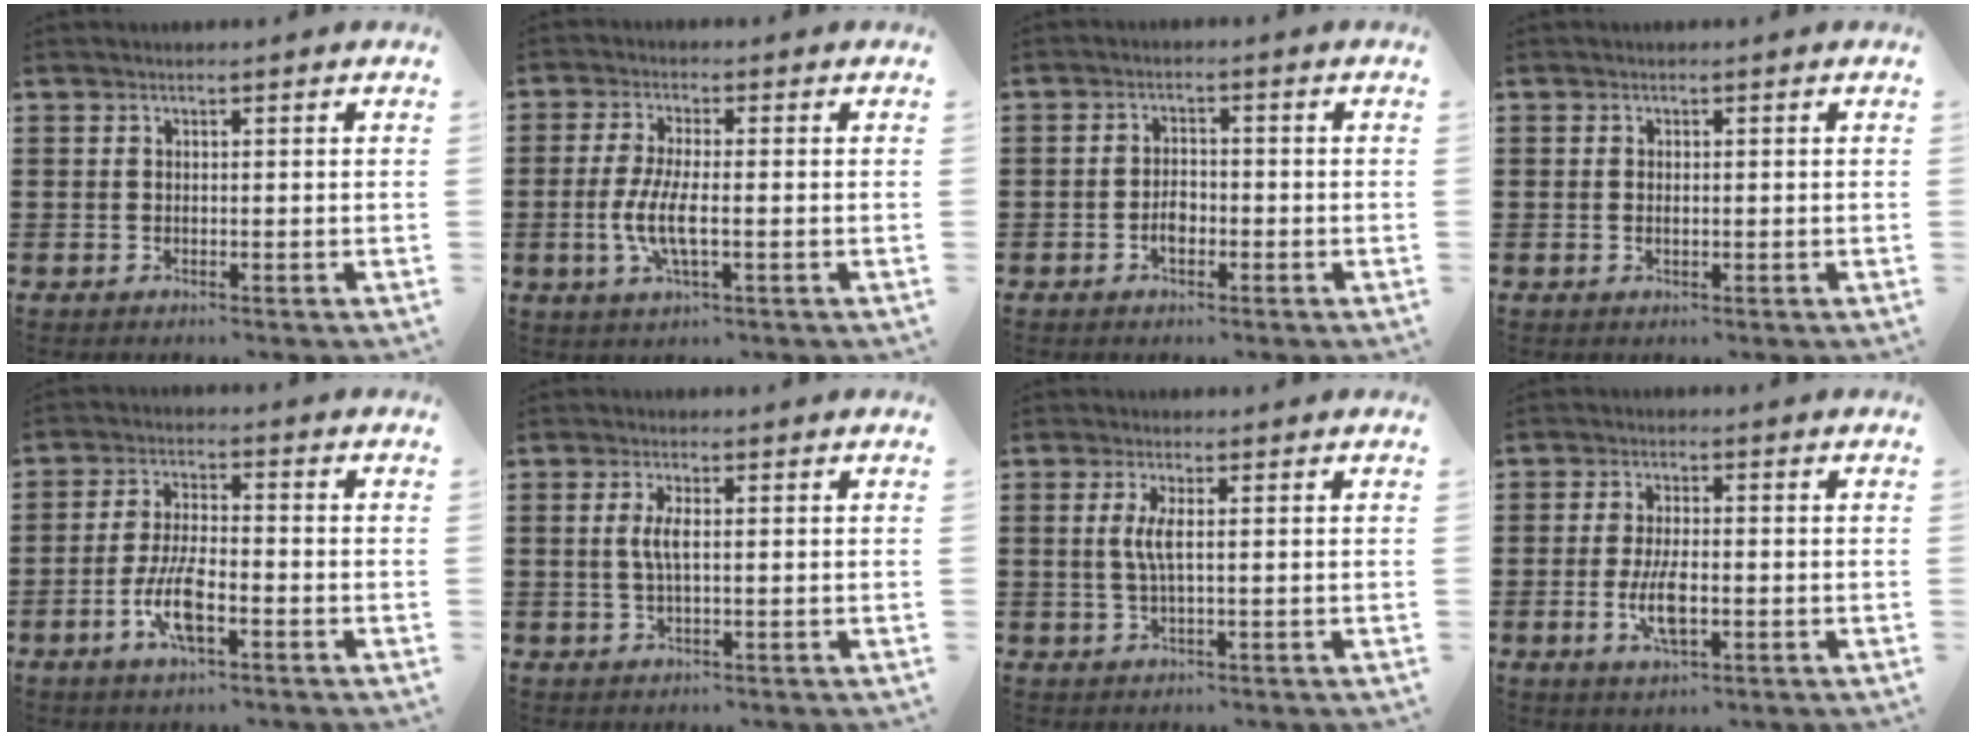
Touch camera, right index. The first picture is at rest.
{"total": 6.3, "force": [-1.4, 1.6, 5.9], "torque": [-0.137, -0.011, -0.036]}
{"total": 2.8, "force": [-1.1, 1.4, 2.2], "torque": [-0.043, 0.003, -0.020]}
{"total": 0.9, "force": [0.0, 0.4, 0.8], "torque": [-0.017, 0.000, 0.000]}
{"total": 7.5, "force": [-2.9, 2.4, 6.5], "torque": [-0.146, -0.011, -0.058]}
{"total": 3.2, "force": [0.2, 0.7, 3.1], "torque": [-0.066, -0.004, -0.001]}
{"total": 3.5, "force": [0.3, 0.4, 3.5], "torque": [-0.081, -0.009, -0.002]}
{"total": 5.9, "force": [-1.3, 2.2, 5.4], "torque": [-0.119, -0.006, -0.028]}